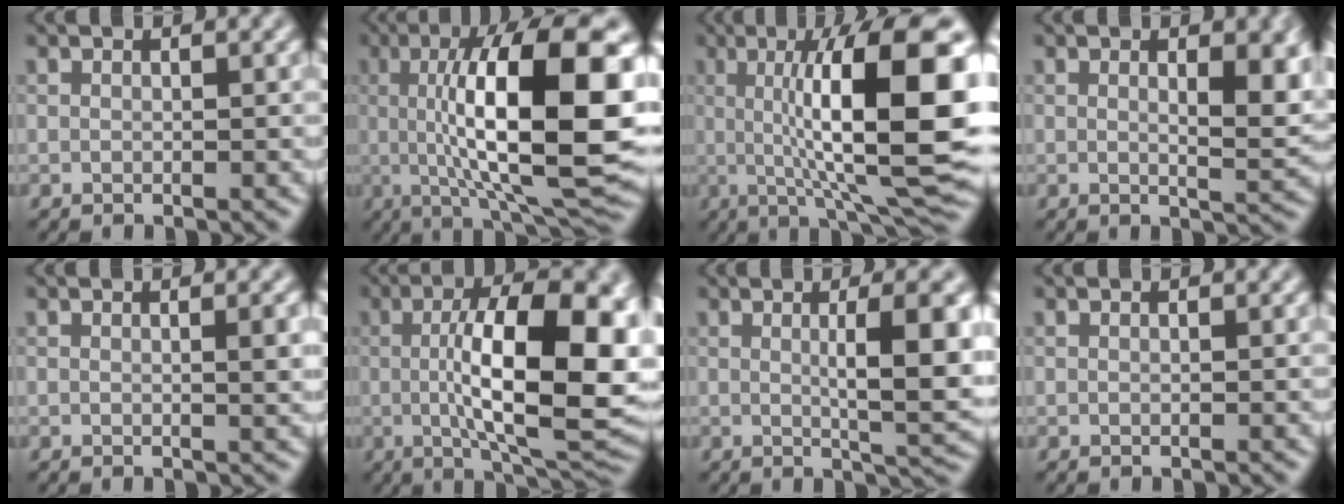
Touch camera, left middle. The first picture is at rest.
{"total": 14.7, "force": [1.1, 4.1, 14.1], "torque": [-0.198, 0.002, 0.013]}
{"total": 14.0, "force": [1.1, 3.2, 13.6], "torque": [-0.184, 0.008, 0.018]}
{"total": 4.4, "force": [1.2, 1.3, 4.1], "torque": [-0.052, -0.003, 0.022]}
{"total": 1.9, "force": [0.2, 0.5, 1.9], "torque": [-0.022, 0.002, 0.000]}
{"total": 14.1, "force": [0.3, 4.7, 13.3], "torque": [-0.193, 0.001, 0.002]}
{"total": 6.8, "force": [0.6, 1.4, 6.6], "torque": [-0.090, 0.000, 0.012]}
{"total": 0.0}